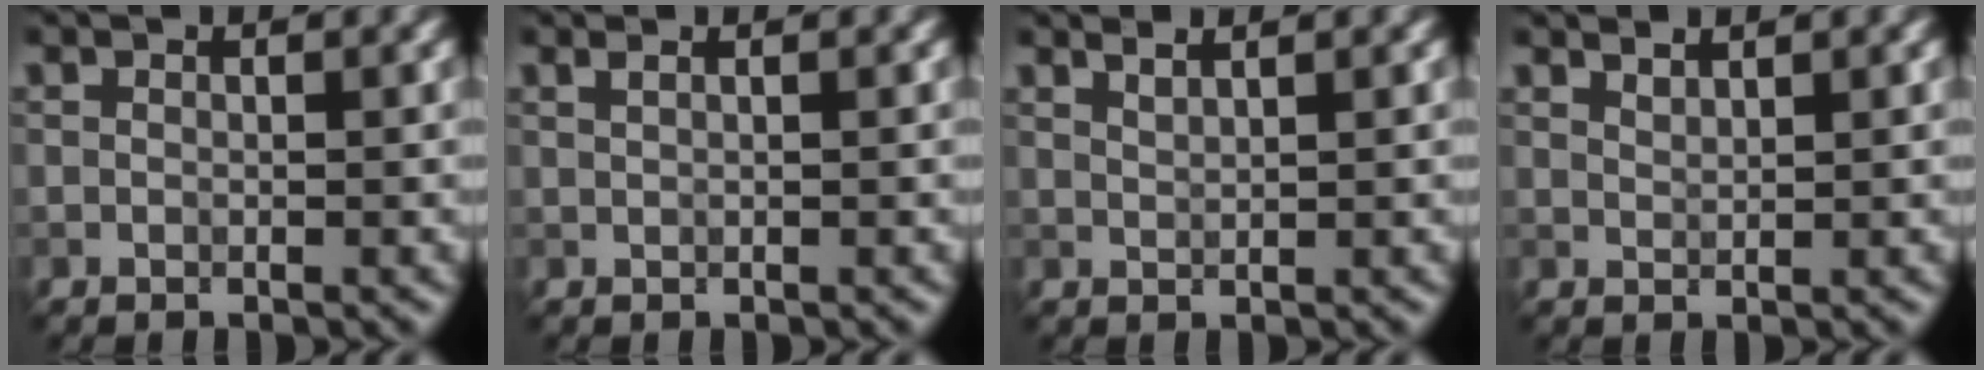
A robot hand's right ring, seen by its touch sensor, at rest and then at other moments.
{"total": 1.3, "force": [0.8, 0.6, 0.9], "torque": [-0.006, -0.004, 0.002]}
{"total": 1.9, "force": [1.5, 0.6, 1.0], "torque": [-0.003, 0.005, 0.010]}
{"total": 1.0, "force": [1.0, 0.1, 0.2], "torque": [-0.002, 0.000, 0.019]}